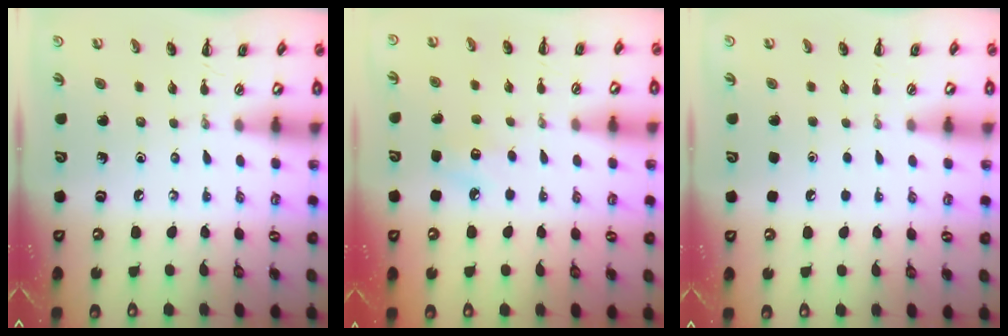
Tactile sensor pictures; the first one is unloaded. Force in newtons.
{"total": 7.5, "press": 7.2, "slide": 2.1}
{"total": 1.8, "press": 1.8, "slide": 0.1}